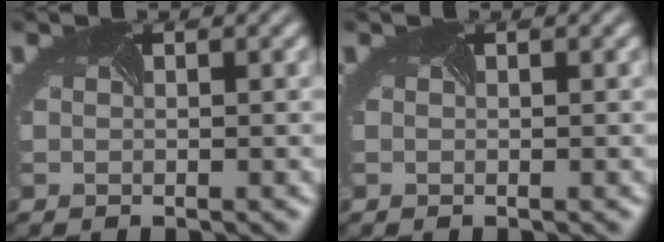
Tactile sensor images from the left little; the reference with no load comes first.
{"total": 0.0}